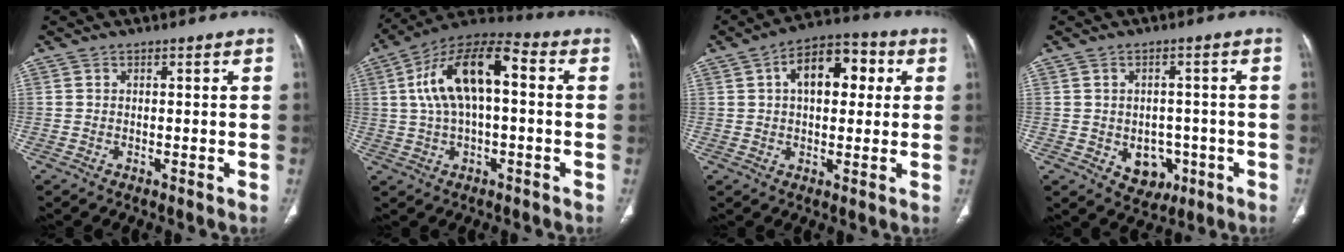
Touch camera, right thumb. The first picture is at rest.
{"total": 15.2, "force": [1.9, 7.0, 13.3], "torque": [-0.245, 0.043, 0.028]}
{"total": 11.9, "force": [2.9, 6.8, 9.3], "torque": [-0.114, 0.023, 0.038]}
{"total": 6.5, "force": [-2.0, 5.1, 3.4], "torque": [-0.016, 0.013, -0.015]}